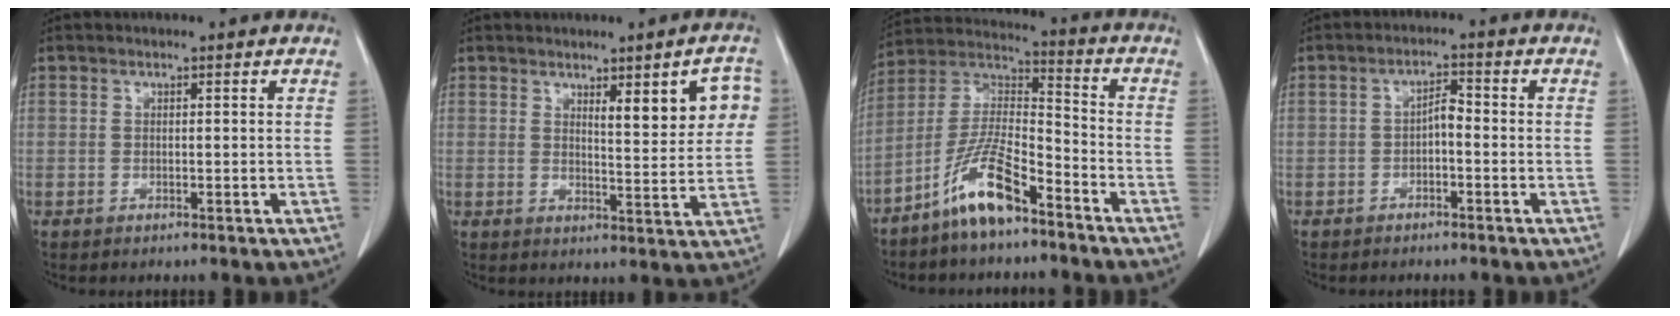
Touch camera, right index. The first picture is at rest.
{"total": 7.7, "force": [3.0, 1.7, 6.9], "torque": [-0.083, 0.003, 0.040]}
{"total": 11.5, "force": [-7.7, 2.5, 8.2], "torque": [-0.176, 0.002, -0.147]}
{"total": 2.6, "force": [-0.8, 0.9, 2.3], "torque": [-0.036, 0.009, -0.013]}